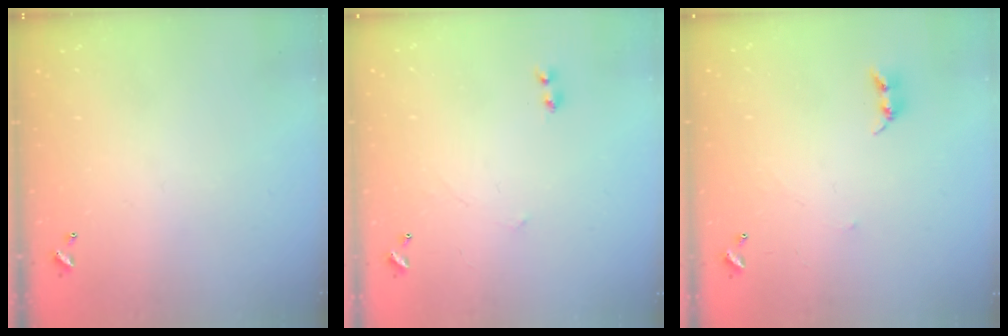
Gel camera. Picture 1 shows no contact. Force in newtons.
{"total": 2.3, "press": 2.3, "slide": 0.3}
{"total": 2.4, "press": 2.4, "slide": 0.2}